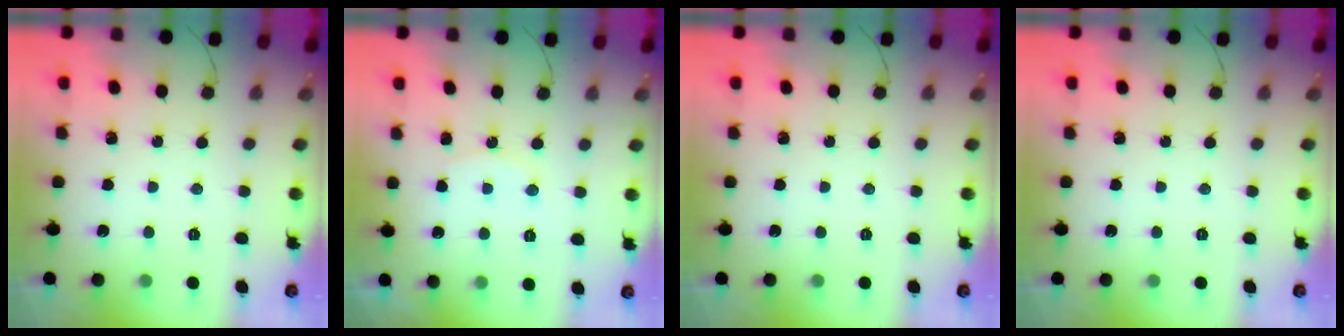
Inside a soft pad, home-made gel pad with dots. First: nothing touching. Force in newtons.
{"total": 5.7, "press": 5.7, "slide": 0.7}
{"total": 0.0}
{"total": 0.0}